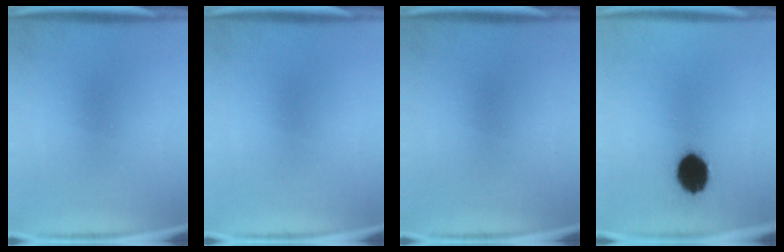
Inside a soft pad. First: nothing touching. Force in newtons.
{"total": 0.0}
{"total": 0.0}
{"total": 10.0}